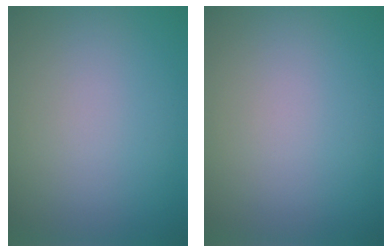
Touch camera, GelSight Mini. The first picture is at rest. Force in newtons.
{"total": 0.0}